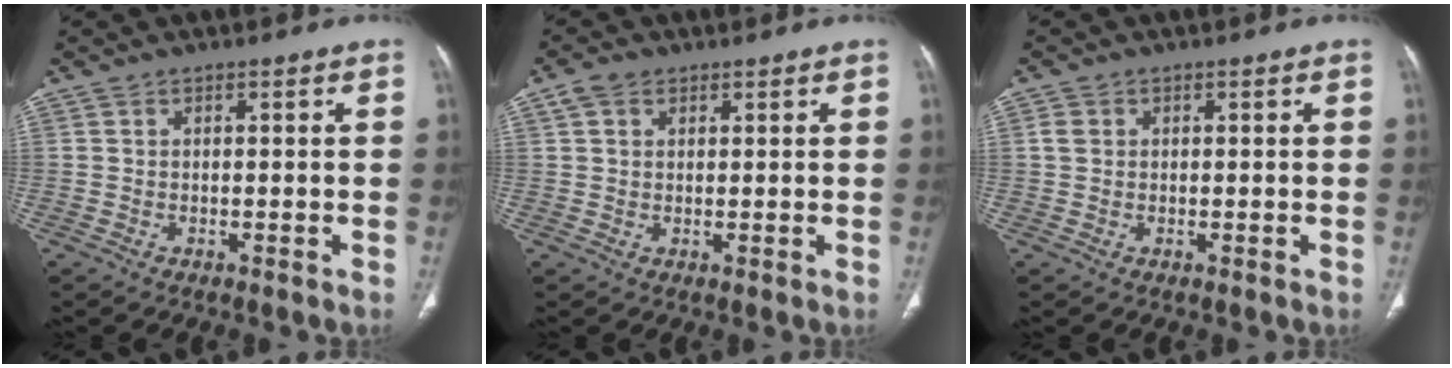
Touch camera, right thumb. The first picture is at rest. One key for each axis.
{"total": 3.3, "fx": 1.7, "fy": 2.2, "fz": 1.7, "tx": -0.029, "ty": 0.005, "tz": 0.037}
{"total": 1.8, "fx": 0.5, "fy": 1.5, "fz": 0.9, "tx": -0.012, "ty": 0.002, "tz": 0.010}